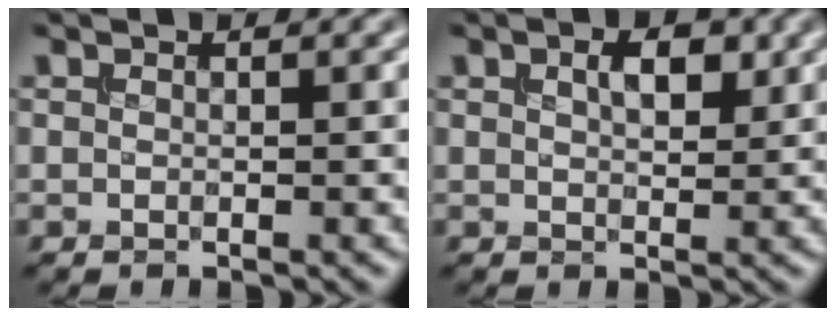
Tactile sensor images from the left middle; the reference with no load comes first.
{"total": 2.6, "force": [1.0, 1.3, 2.0], "torque": [-0.036, 0.003, 0.019]}